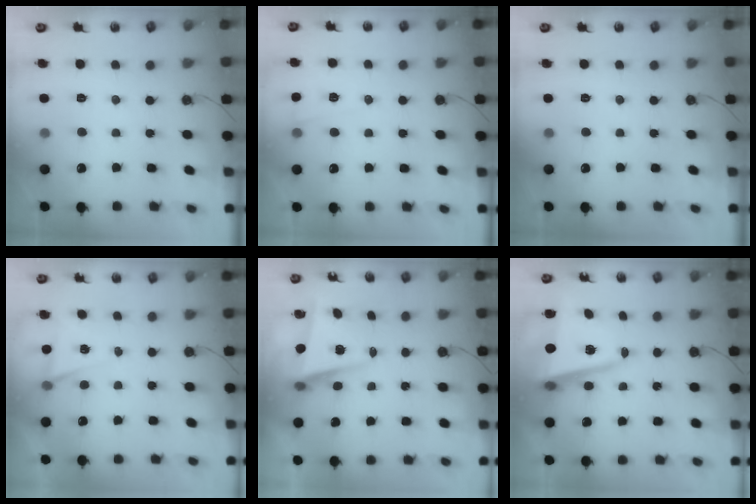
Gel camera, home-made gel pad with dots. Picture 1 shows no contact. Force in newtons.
{"total": 5.1, "press": 5.0, "slide": 1.1}
{"total": 0.0}
{"total": 5.4, "press": 3.2, "slide": 4.4}
{"total": 5.5, "press": 5.5, "slide": 0.7}
{"total": 9.8, "press": 9.7, "slide": 1.4}